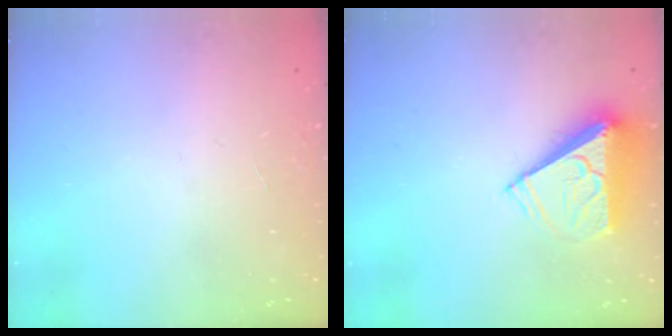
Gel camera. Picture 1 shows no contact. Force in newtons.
{"total": 7.9, "press": 7.9, "slide": 0.9}